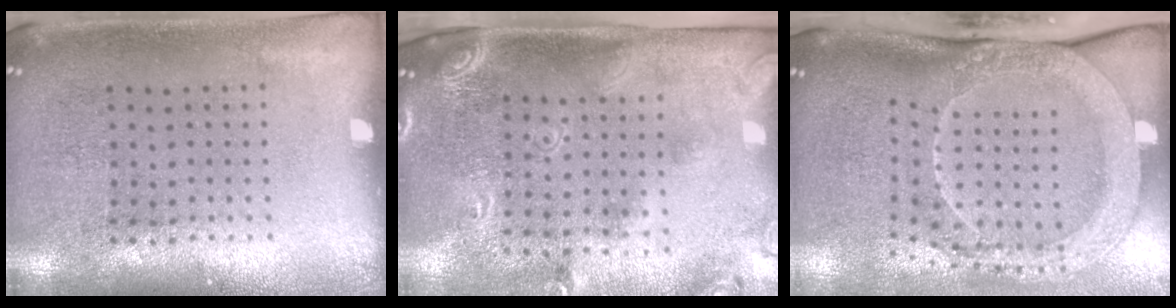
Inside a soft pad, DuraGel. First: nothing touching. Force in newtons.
{"total": 2.5, "press": 1.7, "slide": 1.9}
{"total": 2.4, "press": 2.1, "slide": 1.1}